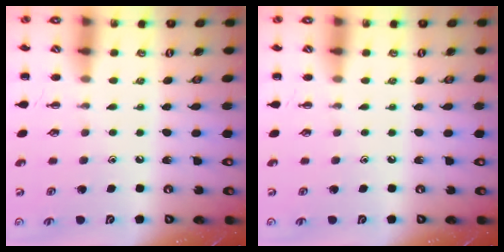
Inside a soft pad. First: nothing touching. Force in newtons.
{"total": 0.0}